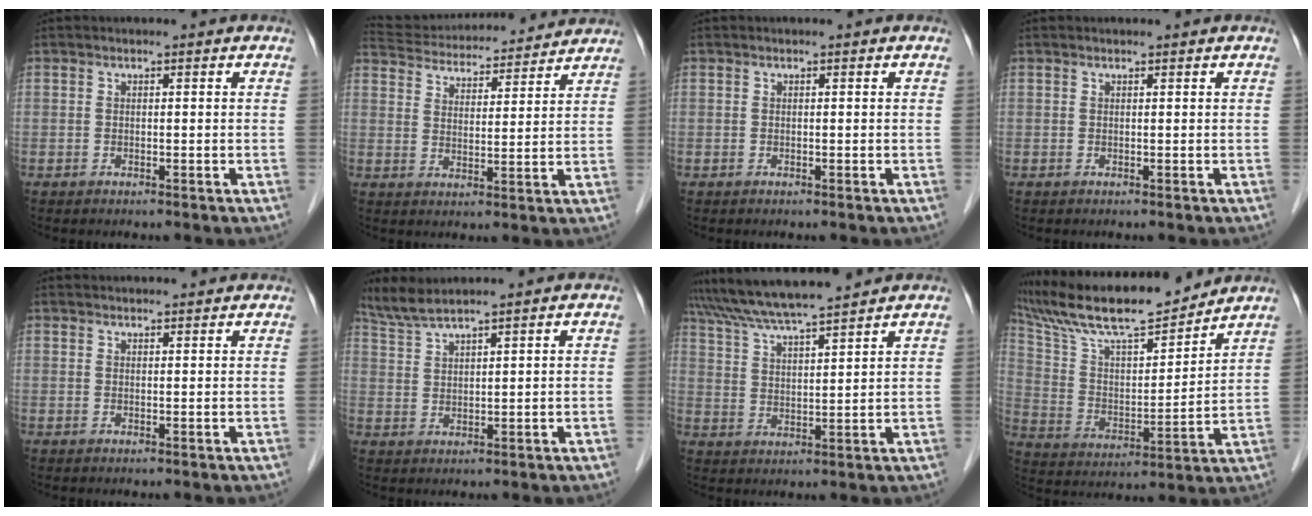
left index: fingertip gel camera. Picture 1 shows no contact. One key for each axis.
{"total": 18.2, "fx": 17.2, "fy": 3.4, "fz": 5.1, "tx": -0.094, "ty": 0.036, "tz": 0.252}
{"total": 0.0}
{"total": 0.7, "fx": 0.7, "fy": 0.0, "fz": 0.1, "tx": -0.008, "ty": 0.006, "tz": 0.011}
{"total": 5.5, "fx": 5.3, "fy": 0.7, "fz": 1.3, "tx": -0.014, "ty": 0.028, "tz": 0.061}
{"total": 4.8, "fx": 4.4, "fy": -0.6, "fz": 1.9, "tx": -0.053, "ty": 0.014, "tz": 0.095}
{"total": 11.2, "fx": 10.2, "fy": -0.7, "fz": 4.7, "tx": -0.091, "ty": 0.022, "tz": 0.177}
{"total": 18.8, "fx": 16.5, "fy": 2.4, "fz": 8.5, "tx": -0.166, "ty": 0.017, "tz": 0.293}